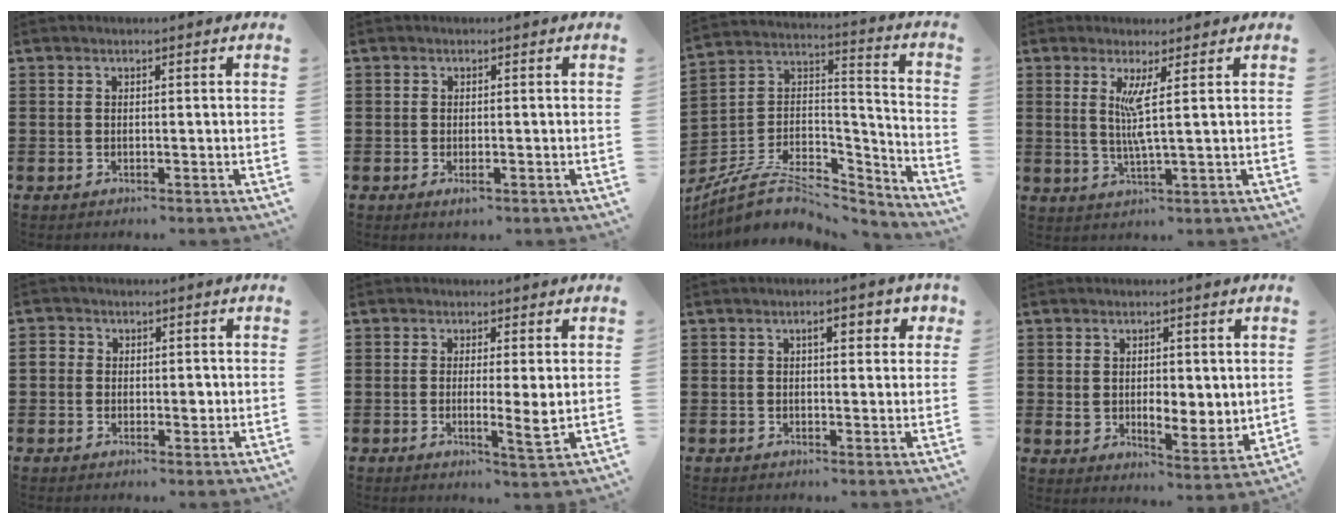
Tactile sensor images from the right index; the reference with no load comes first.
{"total": 1.2, "force": [-0.5, 0.2, 1.1], "torque": [-0.026, -0.007, -0.010]}
{"total": 8.9, "force": [-6.1, 4.5, 4.6], "torque": [-0.099, 0.012, -0.115]}
{"total": 4.7, "force": [1.3, -0.4, 4.5], "torque": [-0.089, -0.010, 0.020]}
{"total": 2.8, "force": [0.0, 2.3, 1.6], "torque": [-0.036, 0.008, -0.003]}
{"total": 3.7, "force": [-0.2, 0.3, 3.7], "torque": [-0.068, -0.003, -0.004]}
{"total": 3.1, "force": [1.0, 1.1, 2.7], "torque": [-0.039, 0.004, 0.011]}
{"total": 3.8, "force": [1.7, 2.2, 2.7], "torque": [-0.054, -0.003, 0.026]}